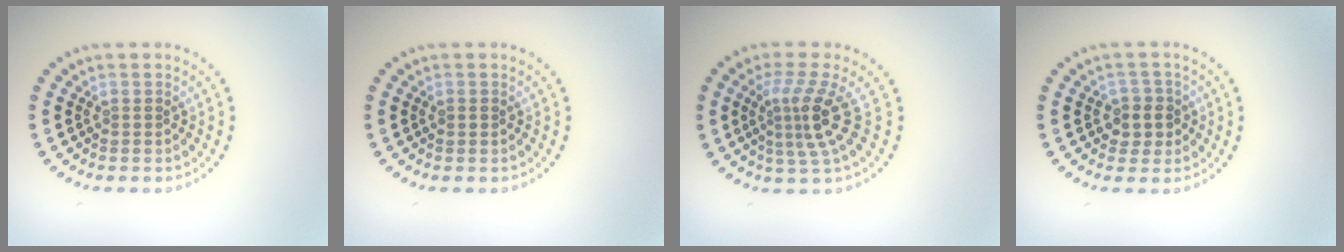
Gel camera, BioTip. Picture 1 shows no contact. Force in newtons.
{"total": 0.8, "press": 0.8, "slide": 0.1}
{"total": 3.8, "press": 2.5, "slide": 2.8}
{"total": 2.3, "press": 2.1, "slide": 0.9}